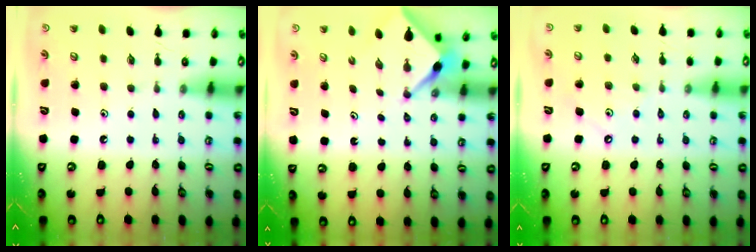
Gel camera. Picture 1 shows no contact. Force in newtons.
{"total": 3.2, "press": 3.2, "slide": 0.3}
{"total": 4.0, "press": 4.0, "slide": 0.6}